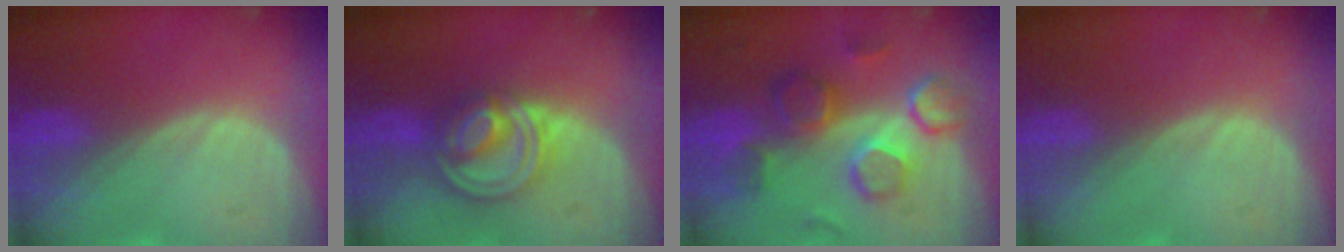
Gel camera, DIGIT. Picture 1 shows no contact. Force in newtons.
{"total": 7.9, "press": 6.9, "slide": 3.9}
{"total": 10.1, "press": 9.0, "slide": 4.5}
{"total": 0.0}